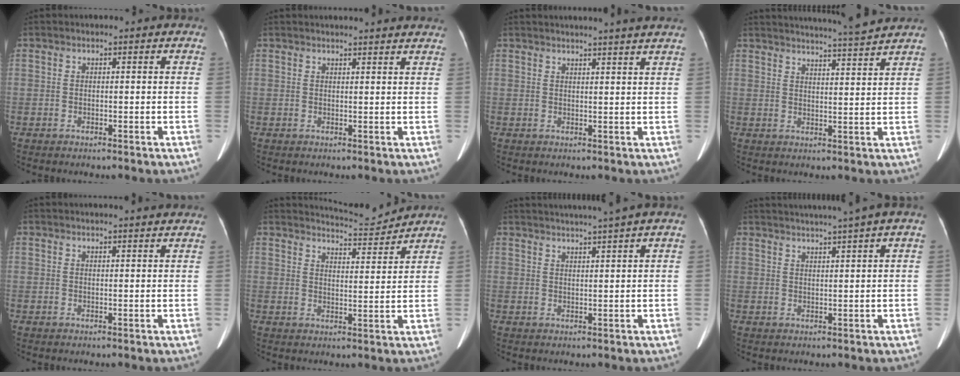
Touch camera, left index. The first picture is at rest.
{"total": 9.2, "force": [8.8, 0.3, 2.7], "torque": [-0.030, 0.016, 0.083]}
{"total": 8.5, "force": [7.7, -1.2, 3.3], "torque": [-0.040, 0.007, 0.075]}
{"total": 10.5, "force": [9.8, -1.6, 3.2], "torque": [-0.055, -0.013, 0.131]}
{"total": 4.7, "force": [4.4, -0.4, 1.6], "torque": [-0.022, 0.011, 0.042]}
{"total": 6.2, "force": [6.1, -0.9, -0.4], "torque": [-0.010, -0.011, 0.095]}
{"total": 8.5, "force": [7.4, -2.0, 3.7], "torque": [-0.053, 0.005, 0.097]}
{"total": 8.7, "force": [7.2, -2.0, 4.4], "torque": [-0.065, 0.008, 0.094]}